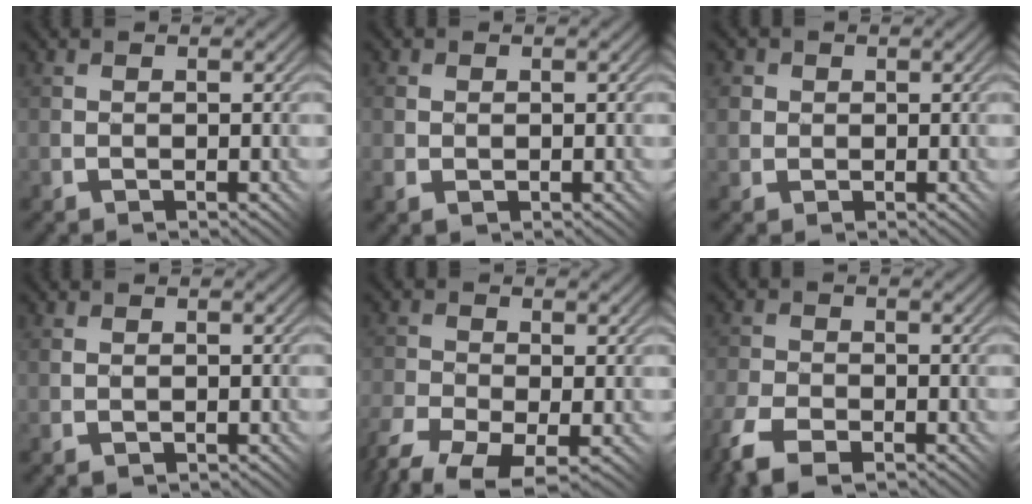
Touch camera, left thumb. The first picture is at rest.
{"total": 1.4, "force": [-0.1, 1.1, 0.9], "torque": [-0.019, -0.002, -0.003]}
{"total": 3.2, "force": [1.0, 2.9, 0.8], "torque": [-0.024, 0.010, 0.011]}
{"total": 0.9, "force": [0.0, 0.6, 0.8], "torque": [-0.015, 0.002, 0.002]}
{"total": 9.3, "force": [-6.4, 4.0, 5.3], "torque": [-0.108, -0.034, -0.107]}
{"total": 7.0, "force": [-4.6, 3.5, 4.0], "torque": [-0.104, -0.022, -0.086]}